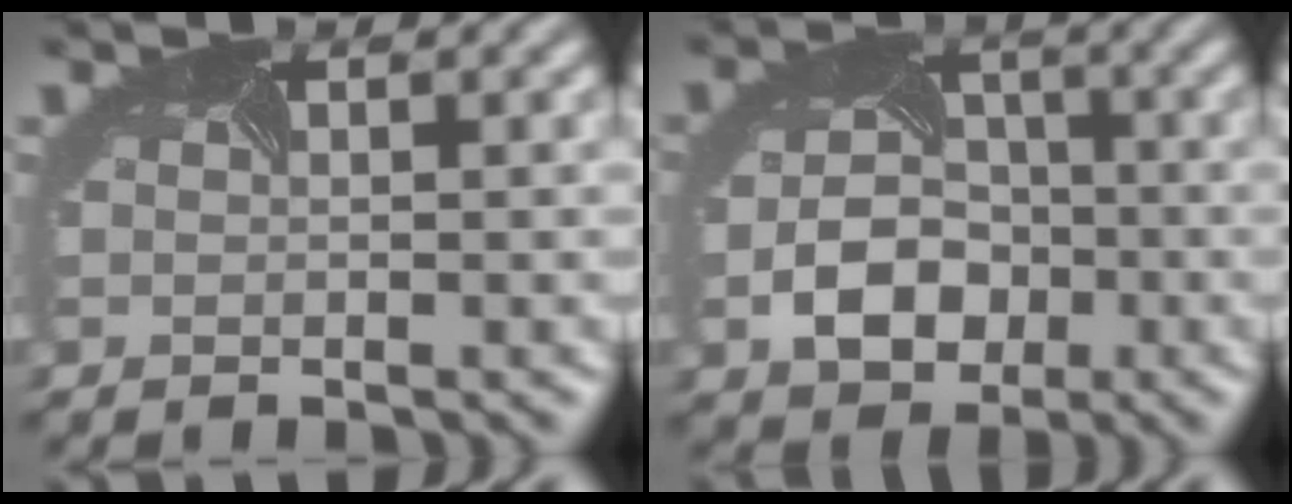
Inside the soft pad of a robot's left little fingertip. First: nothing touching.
{"total": 5.3, "force": [-1.7, 4.0, 3.0], "torque": [-0.062, -0.013, -0.025]}